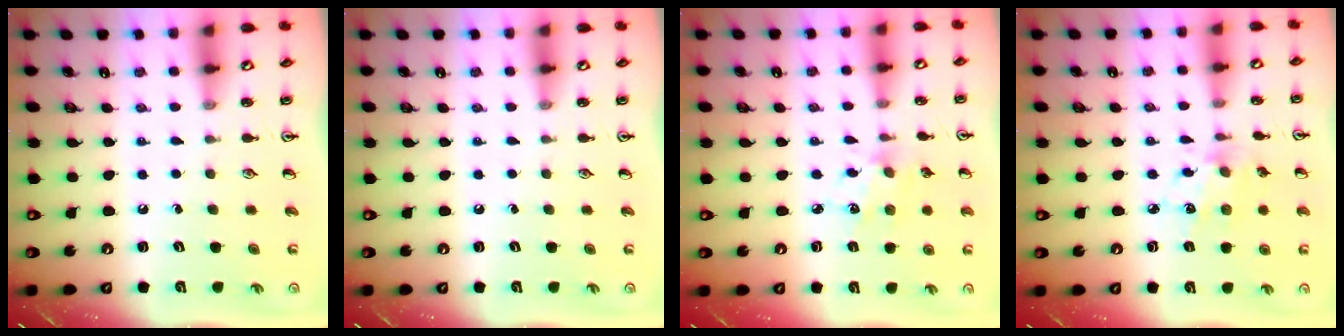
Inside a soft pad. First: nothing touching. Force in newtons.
{"total": 0.0}
{"total": 4.9, "press": 4.9, "slide": 0.3}
{"total": 9.1, "press": 9.1, "slide": 0.6}